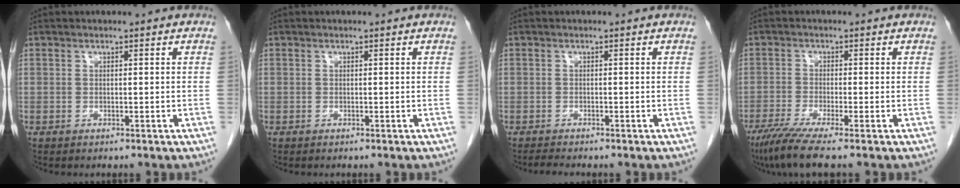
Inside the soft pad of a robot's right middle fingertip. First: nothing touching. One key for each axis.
{"total": 0.0}
{"total": 1.3, "fx": -1.2, "fy": -0.2, "fz": 0.4, "tx": -0.019, "ty": -0.009, "tz": -0.022}
{"total": 6.3, "fx": -4.8, "fy": -0.7, "fz": 4.1, "tx": -0.070, "ty": -0.022, "tz": -0.087}